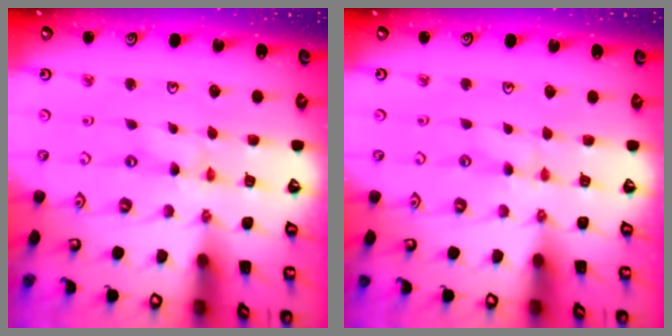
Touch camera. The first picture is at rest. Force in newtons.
{"total": 3.1, "press": 3.1, "slide": 0.5}